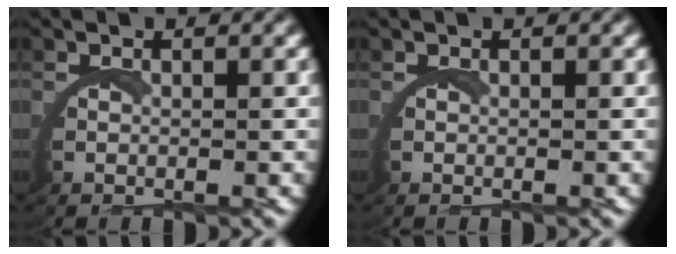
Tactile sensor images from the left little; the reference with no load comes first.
{"total": 0.0}